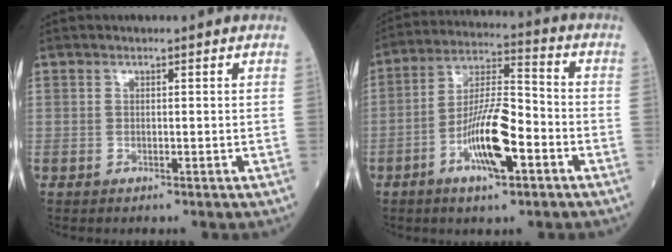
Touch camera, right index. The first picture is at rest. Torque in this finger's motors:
{"motor_torque": [0.29, -0.30, 0.33, 0.18]}